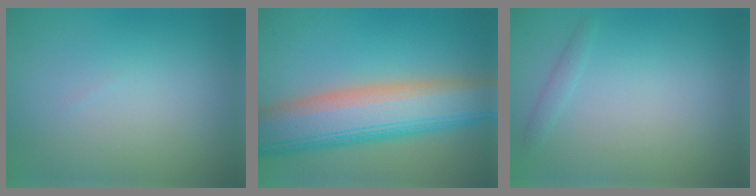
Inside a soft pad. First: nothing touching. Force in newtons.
{"total": 10.2, "press": 10.2, "slide": 0.2}
{"total": 0.8, "press": 0.8, "slide": 0.1}